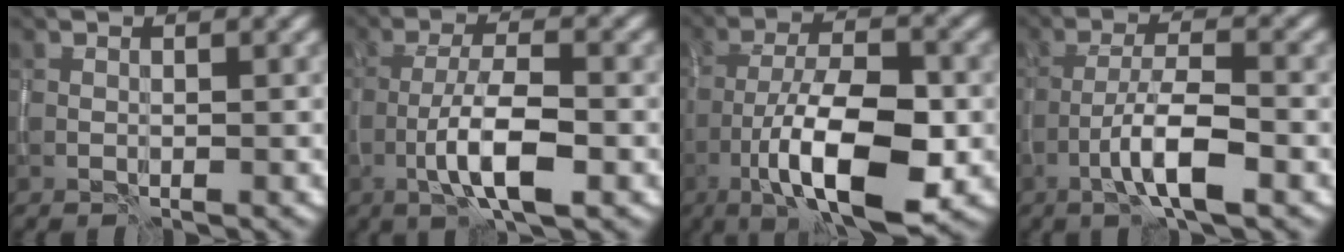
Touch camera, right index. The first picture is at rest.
{"total": 6.0, "force": [-2.2, 1.6, 5.3], "torque": [-0.096, 0.004, -0.045]}
{"total": 11.3, "force": [-4.4, 3.9, 9.7], "torque": [-0.164, 0.002, -0.077]}
{"total": 5.2, "force": [-2.6, 1.0, 4.5], "torque": [-0.078, 0.007, -0.049]}